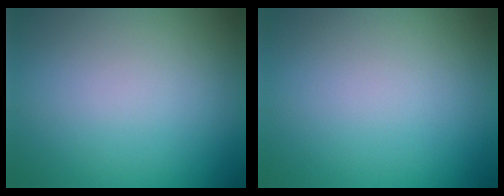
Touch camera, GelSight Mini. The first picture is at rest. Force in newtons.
{"total": 0.0}